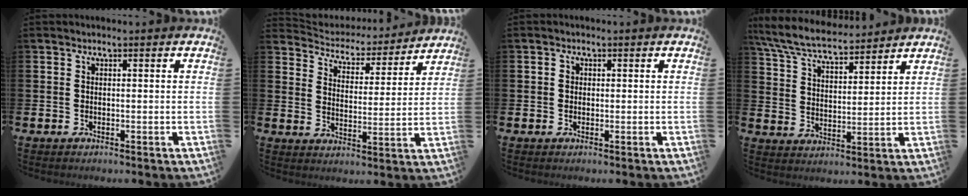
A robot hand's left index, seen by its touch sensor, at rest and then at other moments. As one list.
[{"total": 4.3, "force": [4.1, 1.2, -0.2], "torque": [-0.021, -0.043, 0.063]}, {"total": 1.0, "force": [0.2, 0.9, 0.4], "torque": [0.004, 0.001, 0.000]}, {"total": 7.2, "force": [6.7, 1.2, 2.1], "torque": [-0.072, -0.035, 0.123]}]